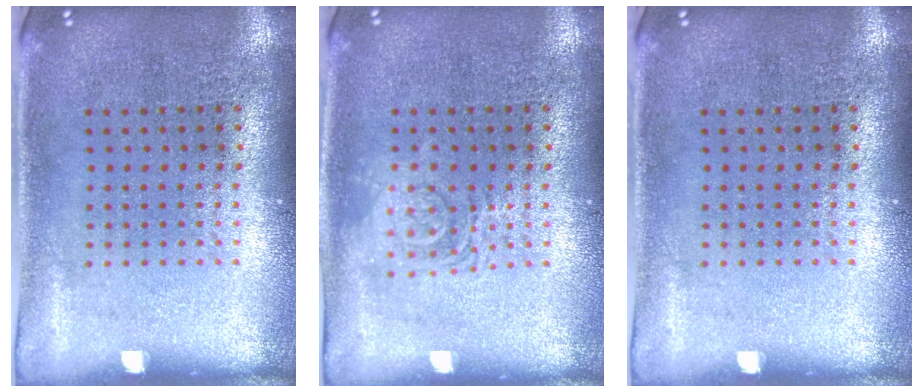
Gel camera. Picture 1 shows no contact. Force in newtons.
{"total": 2.3, "press": 2.3, "slide": 0.5}
{"total": 0.0}